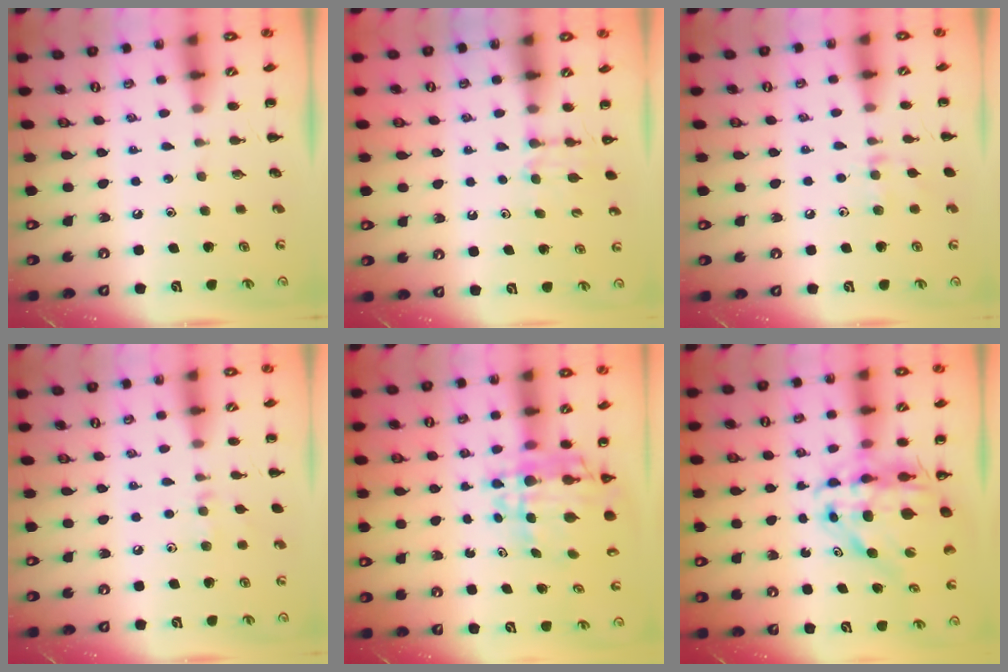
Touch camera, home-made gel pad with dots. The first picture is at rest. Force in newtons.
{"total": 5.0, "press": 4.7, "slide": 1.6}
{"total": 7.4, "press": 7.1, "slide": 2.0}
{"total": 6.2, "press": 6.0, "slide": 1.8}
{"total": 9.2, "press": 8.7, "slide": 3.2}
{"total": 12.7, "press": 12.0, "slide": 4.0}